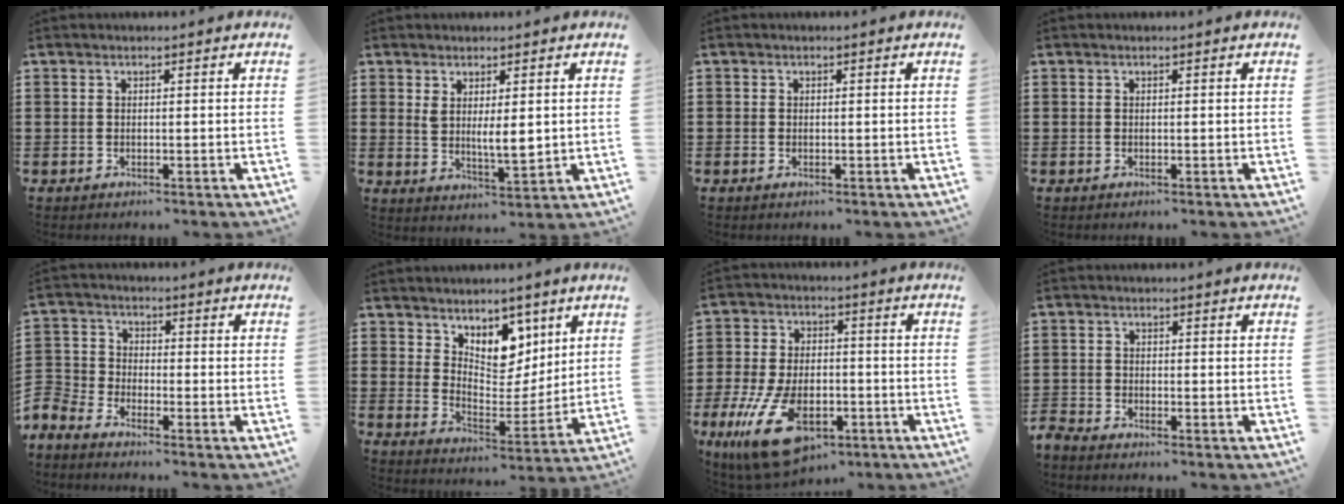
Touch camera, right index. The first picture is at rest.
{"total": 4.4, "force": [1.2, 1.6, 3.9], "torque": [-0.062, -0.006, 0.018]}
{"total": 0.0}
{"total": 0.0}
{"total": 3.8, "force": [-3.7, 1.0, 0.2], "torque": [-0.042, -0.011, -0.087]}
{"total": 7.0, "force": [5.1, 4.4, 1.7], "torque": [-0.043, -0.035, 0.092]}
{"total": 14.2, "force": [-6.6, 7.1, 10.3], "torque": [-0.225, 0.013, -0.114]}
{"total": 1.8, "force": [-1.8, 0.0, 0.0], "torque": [-0.005, -0.002, -0.038]}